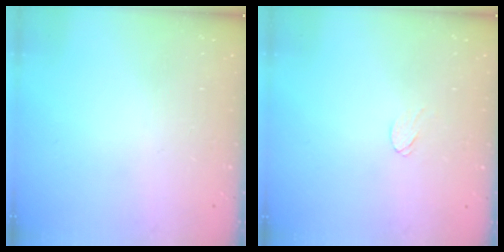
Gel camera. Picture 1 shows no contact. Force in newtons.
{"total": 3.4, "press": 3.4, "slide": 0.2}